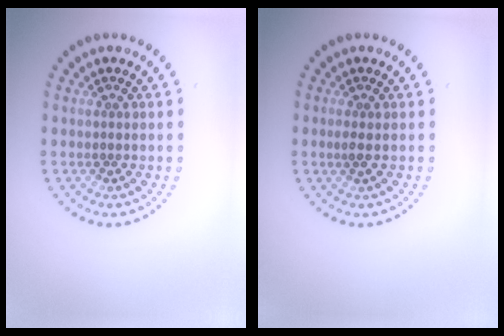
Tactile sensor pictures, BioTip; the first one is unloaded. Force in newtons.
{"total": 0.8, "press": 0.7, "slide": 0.4}